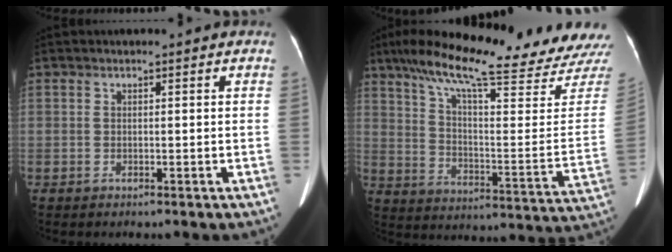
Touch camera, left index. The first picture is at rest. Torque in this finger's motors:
{"motor_torque": [0.87, -1.27, 0.56, 0.16]}